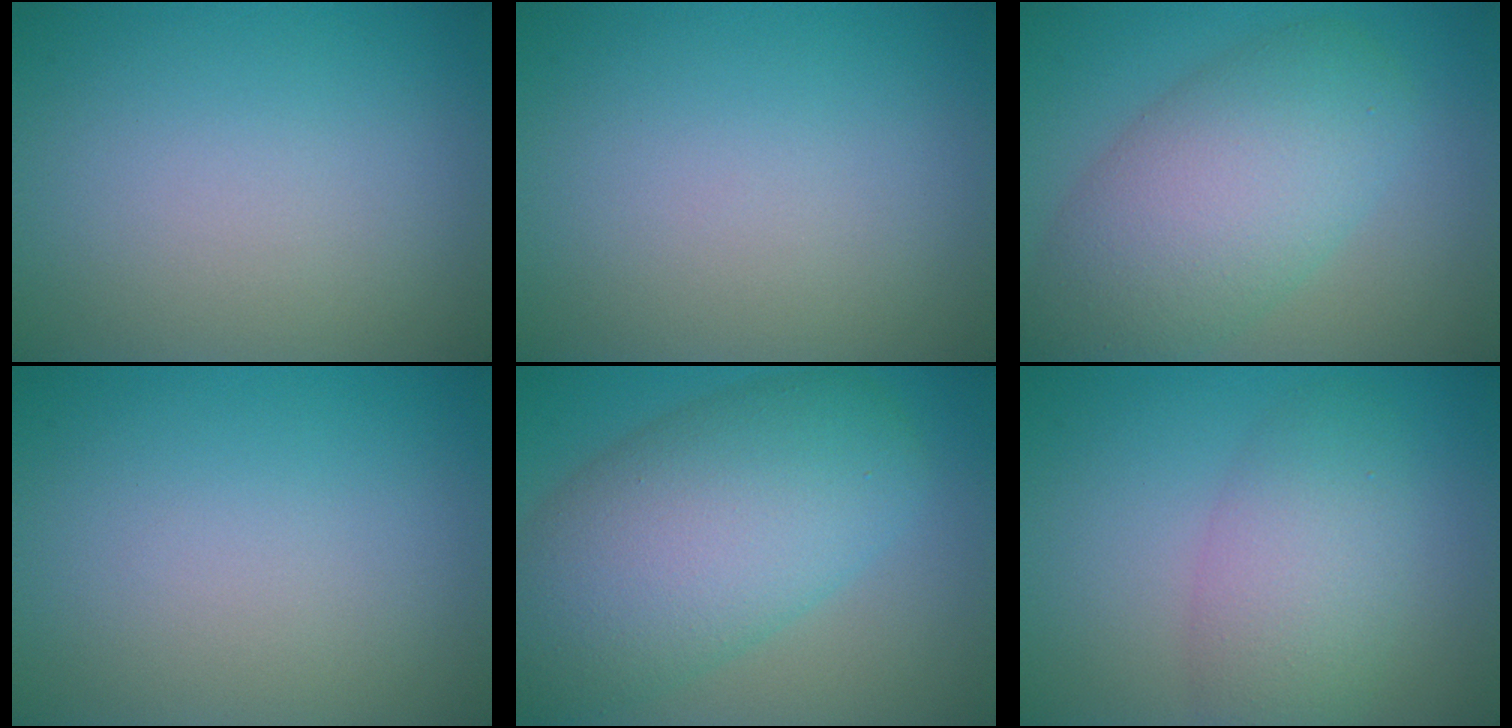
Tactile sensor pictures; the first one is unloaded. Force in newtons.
{"total": 0.0}
{"total": 8.2, "press": 8.2, "slide": 0.3}
{"total": 0.0}
{"total": 10.6, "press": 10.6, "slide": 0.4}
{"total": 4.5, "press": 4.5, "slide": 0.2}